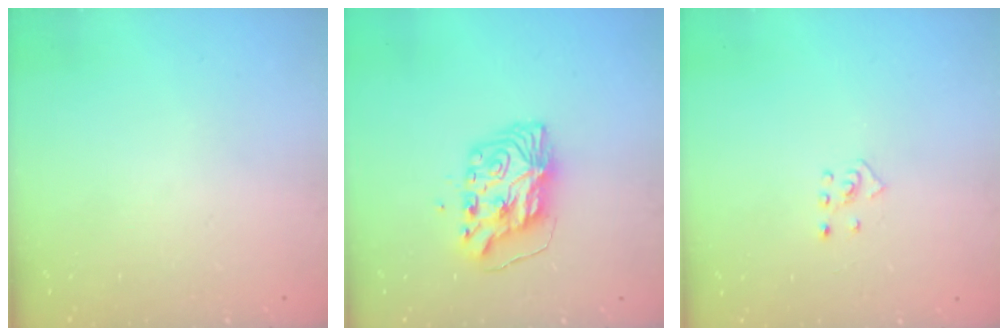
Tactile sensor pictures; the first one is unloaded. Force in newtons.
{"total": 10.1, "press": 10.0, "slide": 1.0}
{"total": 3.6, "press": 3.6, "slide": 0.6}